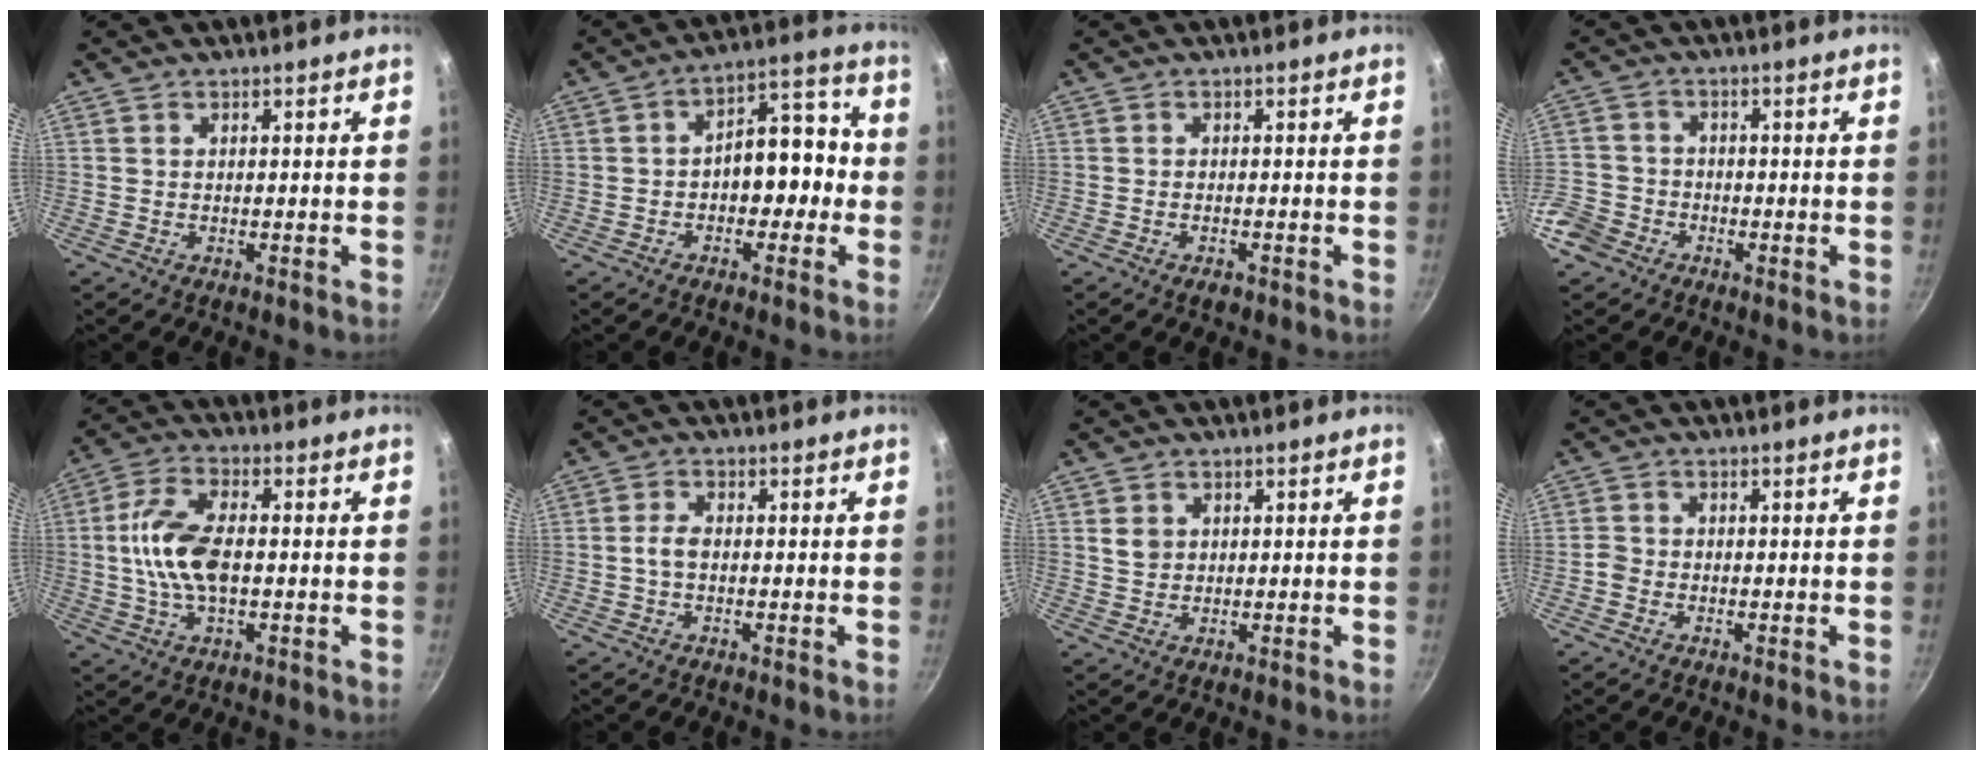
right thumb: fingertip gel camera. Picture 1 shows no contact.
{"total": 10.7, "force": [-1.4, 6.5, 8.4], "torque": [-0.081, 0.045, -0.033]}
{"total": 1.6, "force": [-1.1, 0.6, 0.9], "torque": [-0.017, 0.003, -0.019]}
{"total": 5.7, "force": [-3.4, 4.3, 1.4], "torque": [-0.018, 0.016, -0.072]}
{"total": 11.6, "force": [-0.1, 5.7, 10.1], "torque": [-0.210, 0.014, -0.004]}
{"total": 2.6, "force": [-0.4, 1.5, 2.1], "torque": [-0.043, 0.006, -0.011]}
{"total": 2.7, "force": [0.8, 2.2, 1.2], "torque": [-0.012, -0.006, 0.019]}
{"total": 1.8, "force": [-0.8, 1.4, 0.8], "torque": [-0.012, 0.005, -0.021]}